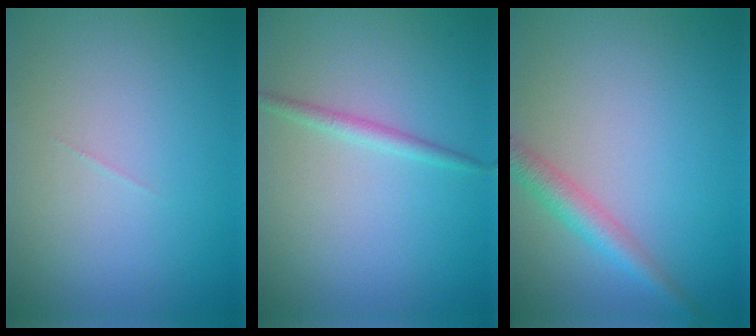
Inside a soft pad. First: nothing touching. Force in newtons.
{"total": 1.3, "press": 1.3, "slide": 0.1}
{"total": 2.8, "press": 2.8, "slide": 0.1}